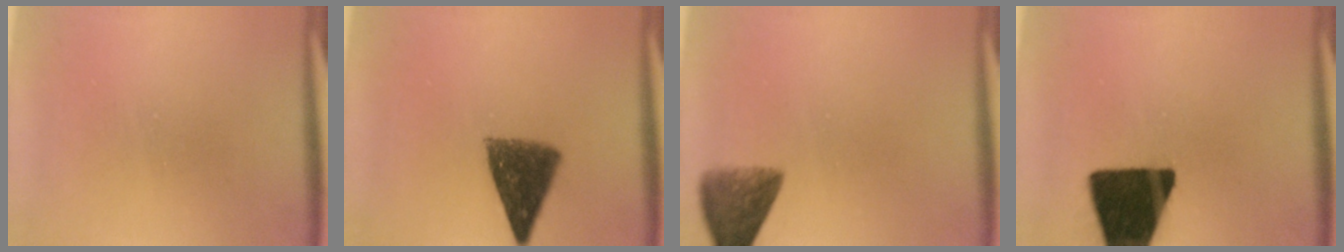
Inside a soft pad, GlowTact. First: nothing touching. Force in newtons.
{"total": 8.9}
{"total": 6.1}
{"total": 16.5}